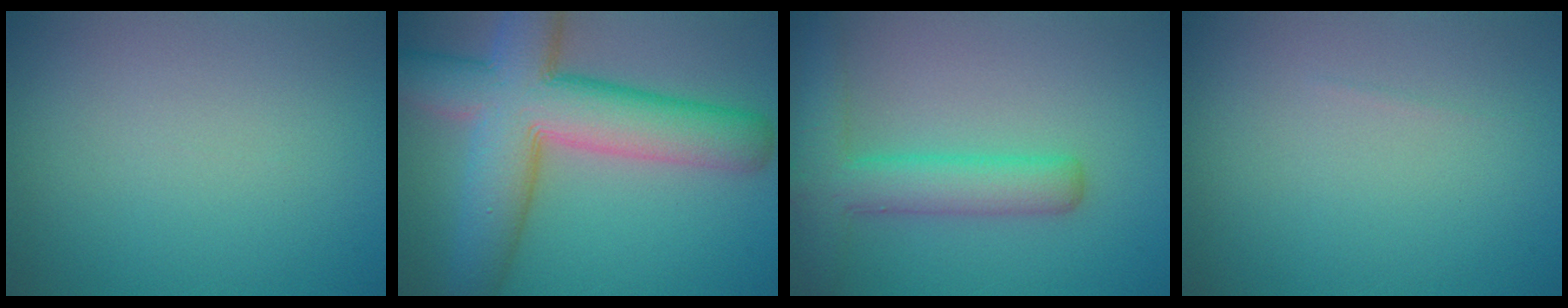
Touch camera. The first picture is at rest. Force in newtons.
{"total": 11.1, "press": 11.1, "slide": 0.4}
{"total": 5.0, "press": 5.0, "slide": 0.3}
{"total": 0.0}